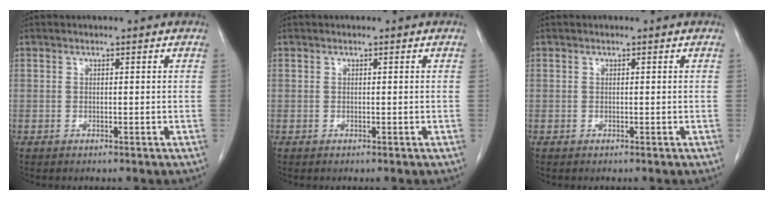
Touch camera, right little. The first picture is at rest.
{"total": 0.0}
{"total": 0.0}